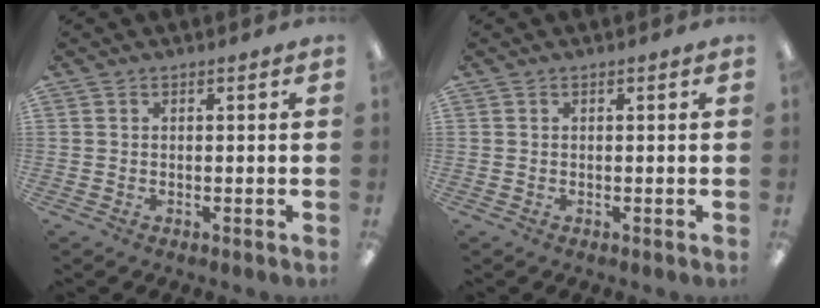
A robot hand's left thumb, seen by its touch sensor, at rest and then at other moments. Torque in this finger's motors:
{"motor_torque": [0.00, 0.00, -0.03, 0.03, 0.00]}